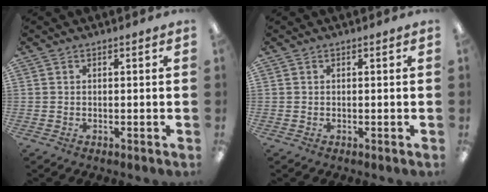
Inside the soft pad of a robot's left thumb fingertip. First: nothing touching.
{"total": 0.0}